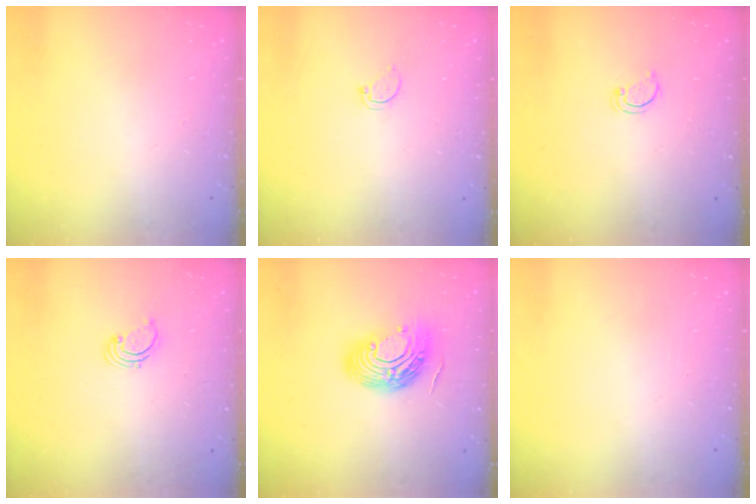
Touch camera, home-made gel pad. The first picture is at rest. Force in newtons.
{"total": 2.9, "press": 2.9, "slide": 0.2}
{"total": 1.9, "press": 1.9, "slide": 0.2}
{"total": 1.7, "press": 1.6, "slide": 0.2}
{"total": 14.4, "press": 14.3, "slide": 1.4}
{"total": 0.0}